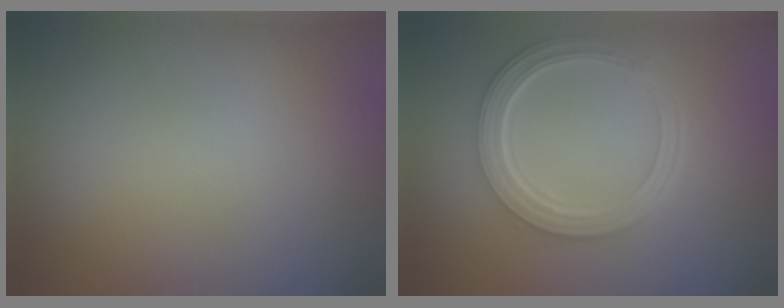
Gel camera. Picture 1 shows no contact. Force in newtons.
{"total": 5.5, "press": 4.2, "slide": 3.5}